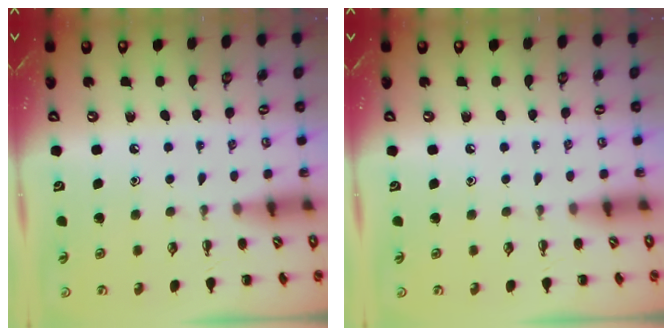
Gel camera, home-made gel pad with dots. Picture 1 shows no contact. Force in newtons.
{"total": 0.0}